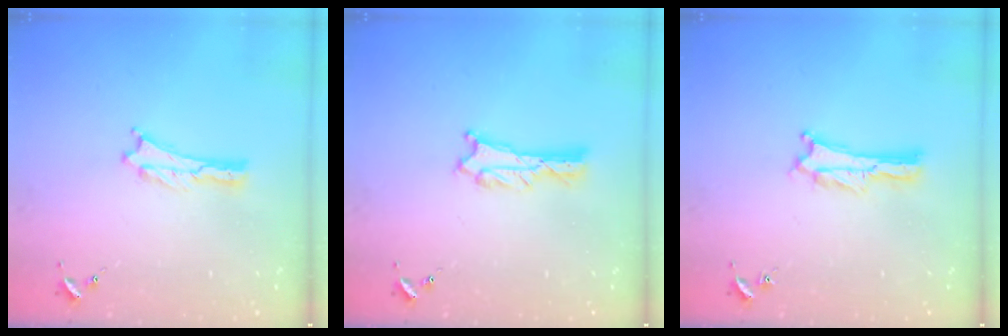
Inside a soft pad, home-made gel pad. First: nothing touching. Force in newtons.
{"total": 0.9, "press": 0.9, "slide": 0.1}
{"total": 0.0}